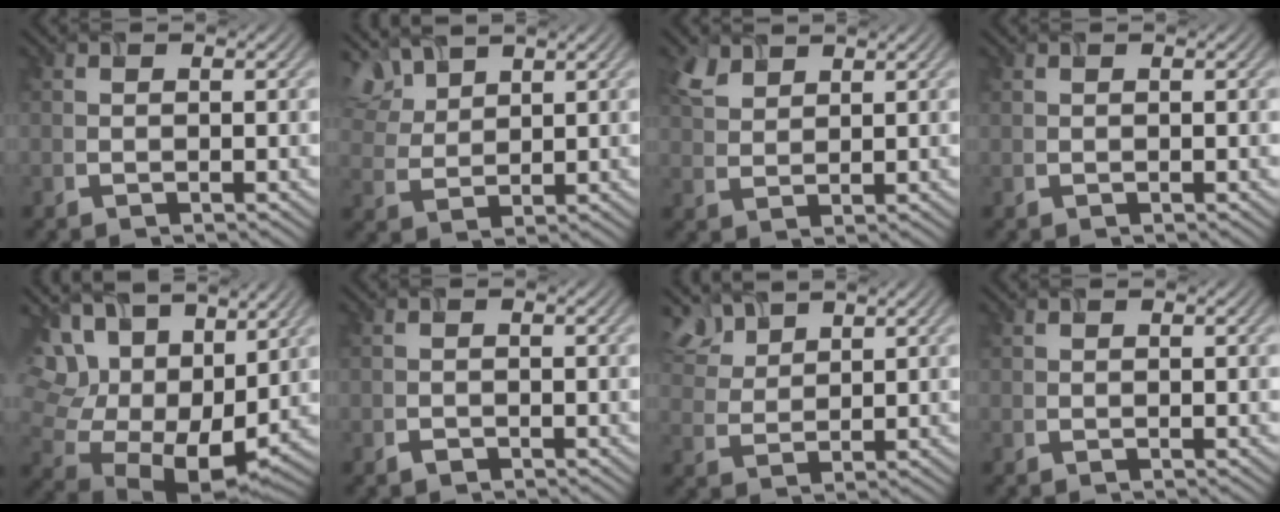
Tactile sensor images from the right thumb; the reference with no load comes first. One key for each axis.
{"total": 6.3, "fx": 4.8, "fy": 2.7, "fz": 3.1, "tx": -0.082, "ty": 0.015, "tz": 0.101}
{"total": 3.8, "fx": 2.8, "fy": 1.8, "fz": 1.9, "tx": -0.053, "ty": 0.005, "tz": 0.065}
{"total": 0.0}
{"total": 17.3, "fx": 7.0, "fy": 11.3, "fz": 11.0, "tx": -0.245, "ty": 0.007, "tz": 0.153}
{"total": 0.9, "fx": -0.7, "fy": 0.4, "fz": 0.3, "tx": -0.005, "ty": -0.003, "tz": -0.013}
{"total": 6.0, "fx": 4.6, "fy": 2.6, "fz": 2.8, "tx": -0.075, "ty": 0.011, "tz": 0.100}
{"total": 0.0}